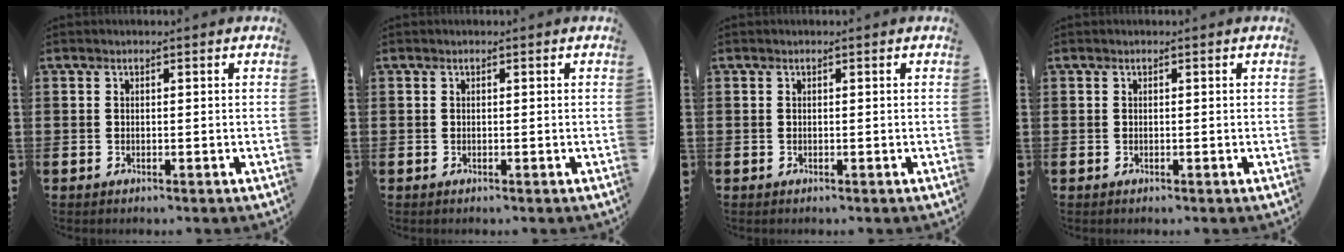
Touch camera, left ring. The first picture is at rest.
{"total": 0.0}
{"total": 0.0}
{"total": 0.0}